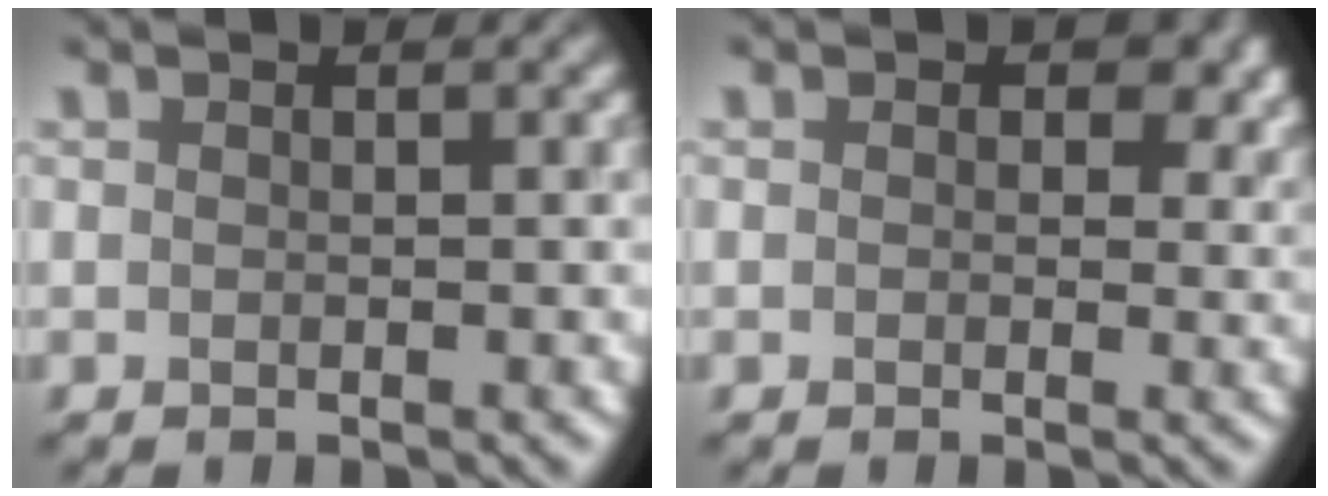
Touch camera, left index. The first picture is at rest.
{"total": 3.5, "force": [1.3, 2.5, 2.0], "torque": [-0.021, -0.005, 0.007]}